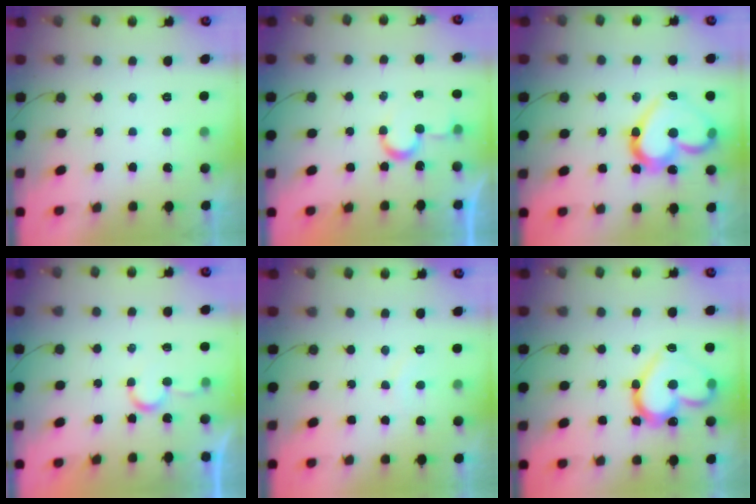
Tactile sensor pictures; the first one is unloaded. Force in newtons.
{"total": 5.3, "press": 5.3, "slide": 0.4}
{"total": 18.6, "press": 18.5, "slide": 1.8}
{"total": 5.3, "press": 5.2, "slide": 0.3}
{"total": 4.8, "press": 4.7, "slide": 0.4}
{"total": 19.8, "press": 19.7, "slide": 1.4}